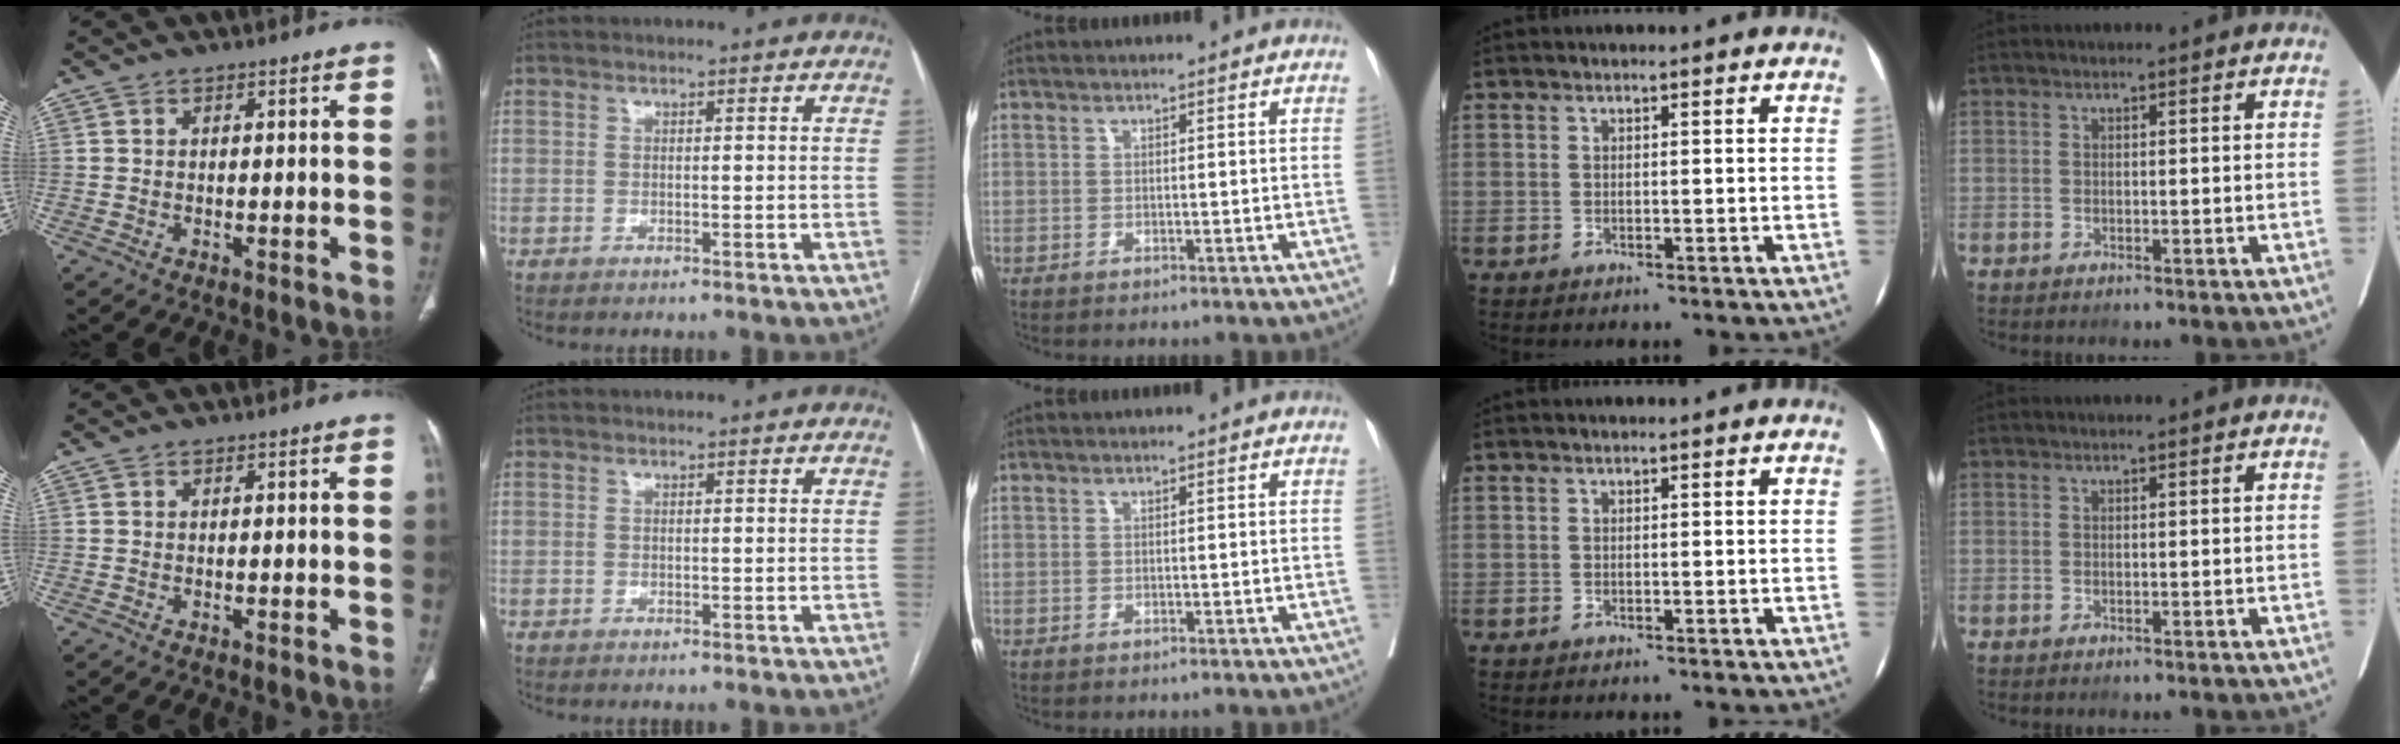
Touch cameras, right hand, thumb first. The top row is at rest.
{}